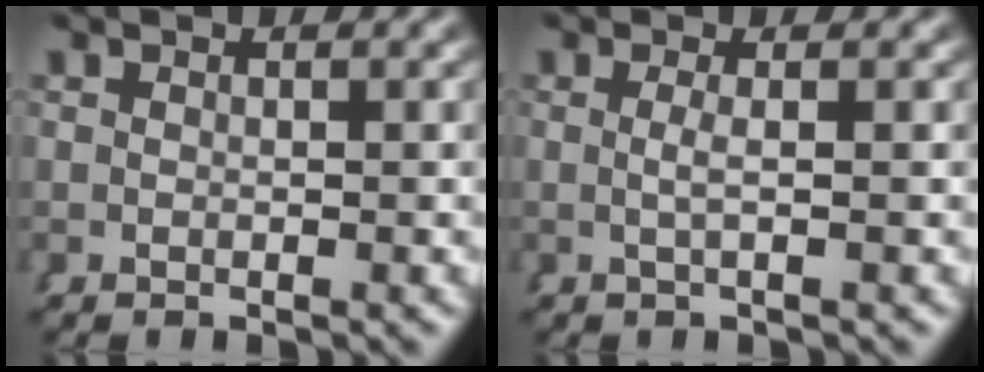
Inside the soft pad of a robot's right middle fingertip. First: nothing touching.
{"total": 1.3, "force": [0.1, -0.7, 1.0], "torque": [-0.022, -0.004, 0.004]}